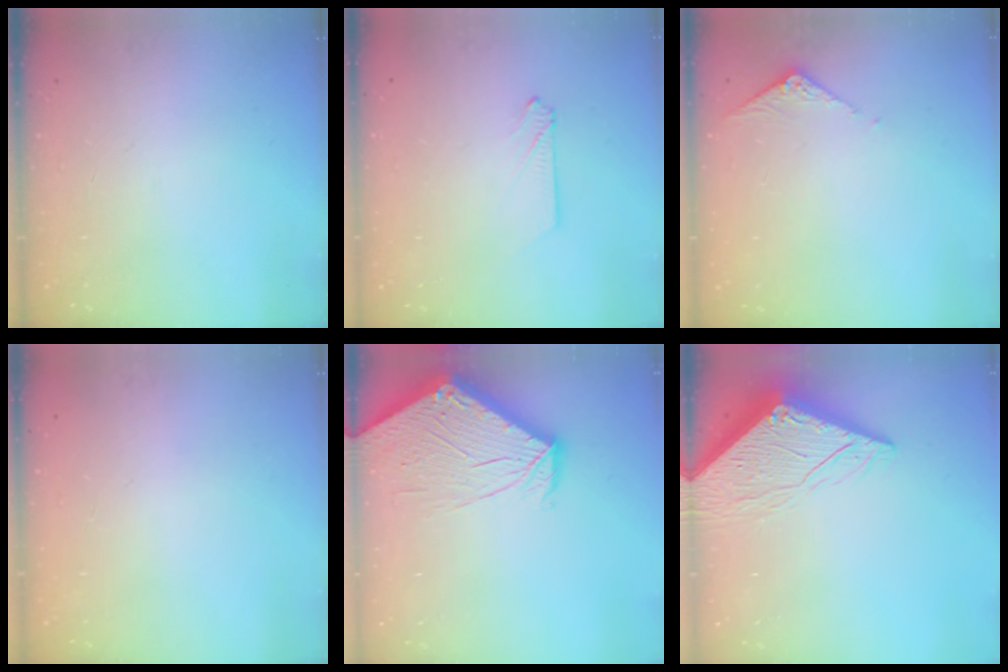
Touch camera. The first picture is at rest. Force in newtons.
{"total": 2.2, "press": 2.1, "slide": 0.3}
{"total": 3.2, "press": 3.2, "slide": 0.3}
{"total": 0.0}
{"total": 7.2, "press": 7.2, "slide": 0.7}
{"total": 10.1, "press": 10.1, "slide": 1.0}